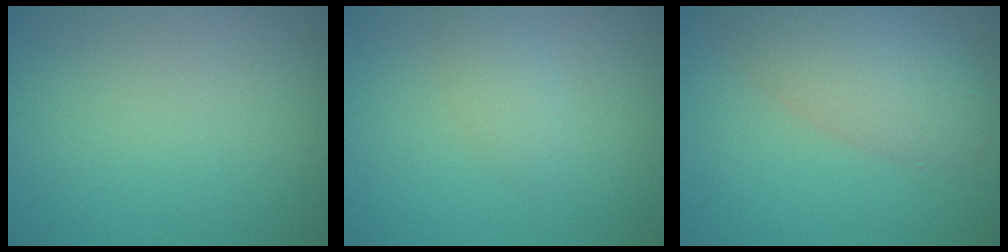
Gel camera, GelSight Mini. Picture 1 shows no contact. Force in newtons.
{"total": 1.6, "press": 1.6, "slide": 0.1}
{"total": 5.9, "press": 5.9, "slide": 0.2}